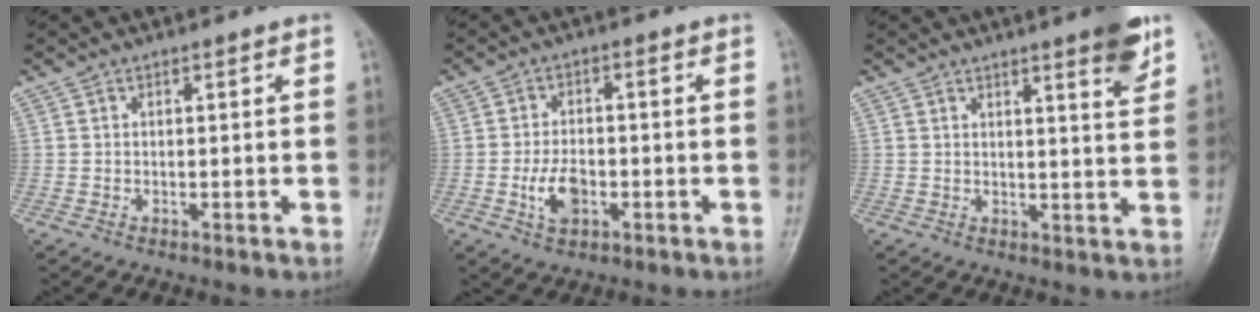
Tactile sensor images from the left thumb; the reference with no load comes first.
{"total": 5.9, "force": [-1.8, 3.6, 4.3], "torque": [-0.074, 0.008, -0.031]}
{"total": 6.4, "force": [4.1, 0.8, 4.8], "torque": [-0.056, -0.025, 0.053]}